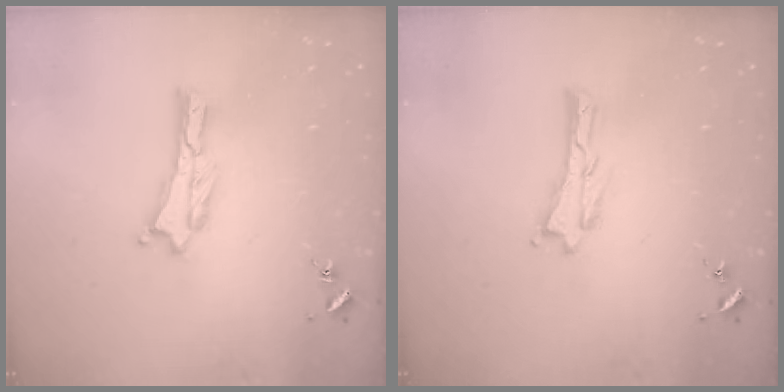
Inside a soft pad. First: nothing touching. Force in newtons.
{"total": 0.0}